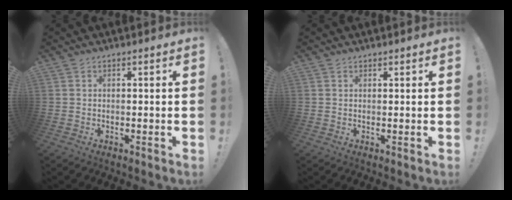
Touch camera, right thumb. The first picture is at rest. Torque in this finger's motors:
{"motor_torque": [-0.11, -0.25, -0.07, 0.21, 0.06]}